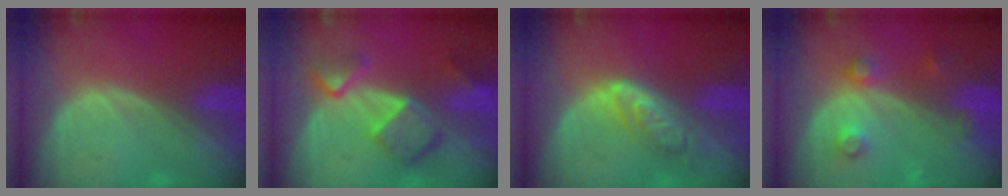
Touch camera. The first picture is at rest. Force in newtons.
{"total": 7.8, "press": 6.7, "slide": 3.9}
{"total": 6.2, "press": 5.5, "slide": 3.0}
{"total": 4.0, "press": 3.6, "slide": 1.8}